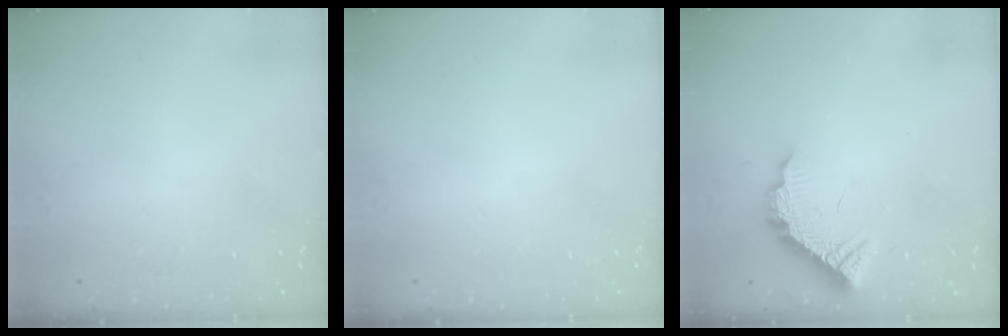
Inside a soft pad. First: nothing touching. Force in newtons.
{"total": 0.0}
{"total": 10.7, "press": 10.7, "slide": 0.3}